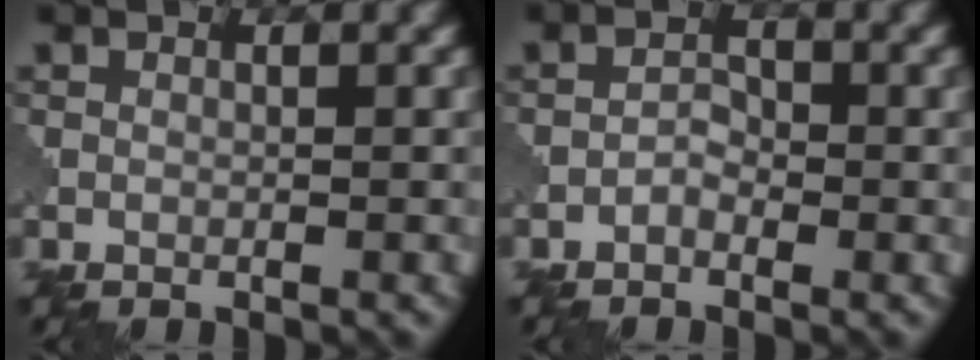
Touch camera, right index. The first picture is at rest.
{"total": 1.4, "force": [-0.8, 0.7, 0.8], "torque": [-0.013, 0.006, -0.018]}